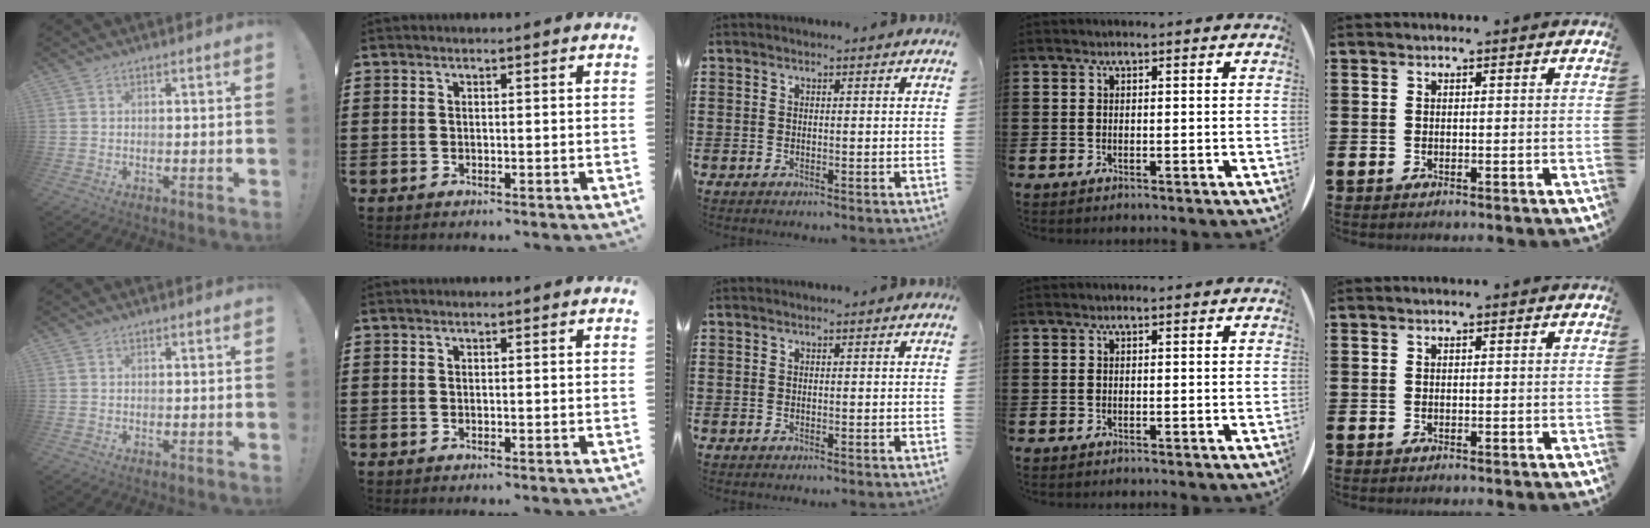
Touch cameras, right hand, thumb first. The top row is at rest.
{}